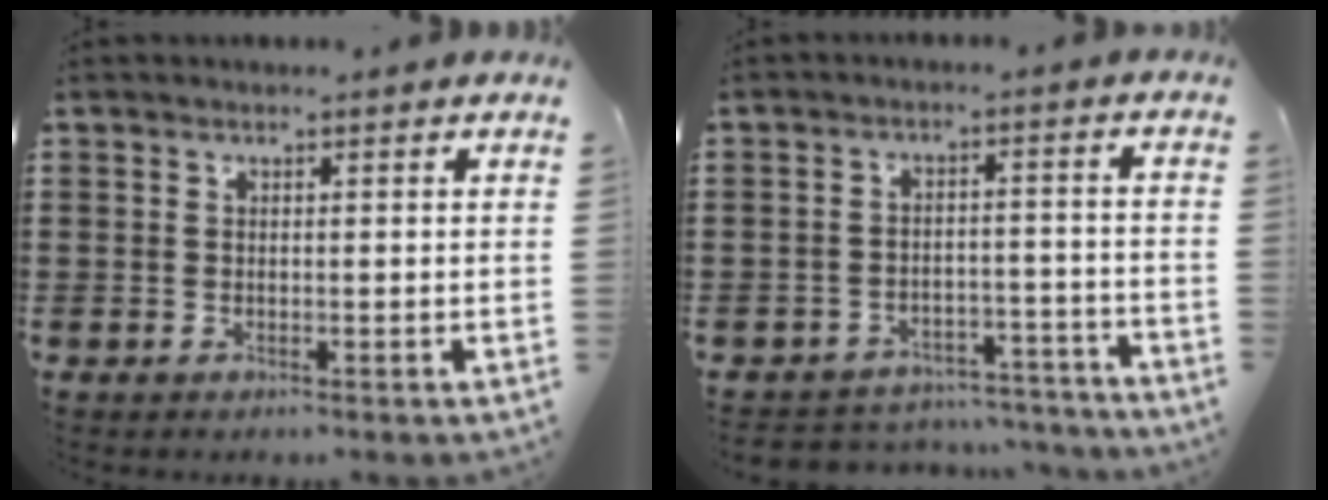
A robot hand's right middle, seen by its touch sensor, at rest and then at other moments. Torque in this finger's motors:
{"motor_torque": [0.46, 0.01, 0.07, 0.02]}